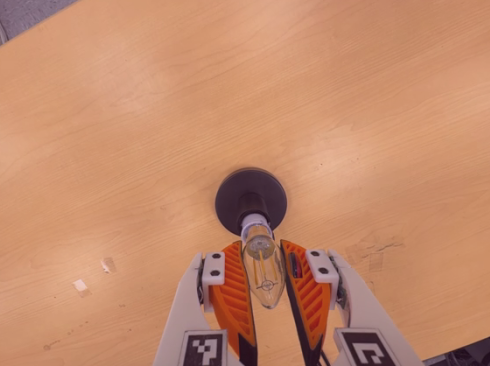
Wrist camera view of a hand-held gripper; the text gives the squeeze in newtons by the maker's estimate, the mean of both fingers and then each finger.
{"total": 15.3, "left": 17.5, "right": 13.2}